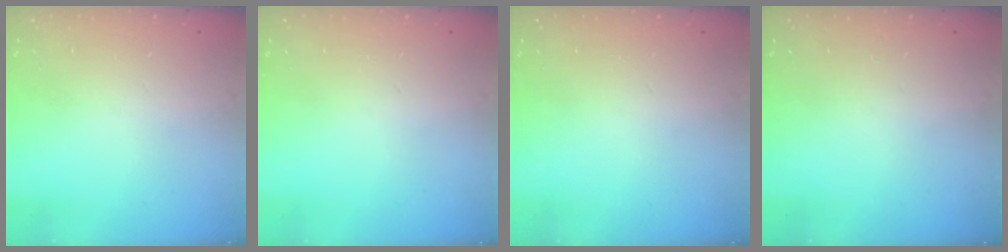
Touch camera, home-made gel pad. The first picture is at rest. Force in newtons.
{"total": 0.0}
{"total": 0.0}
{"total": 0.0}